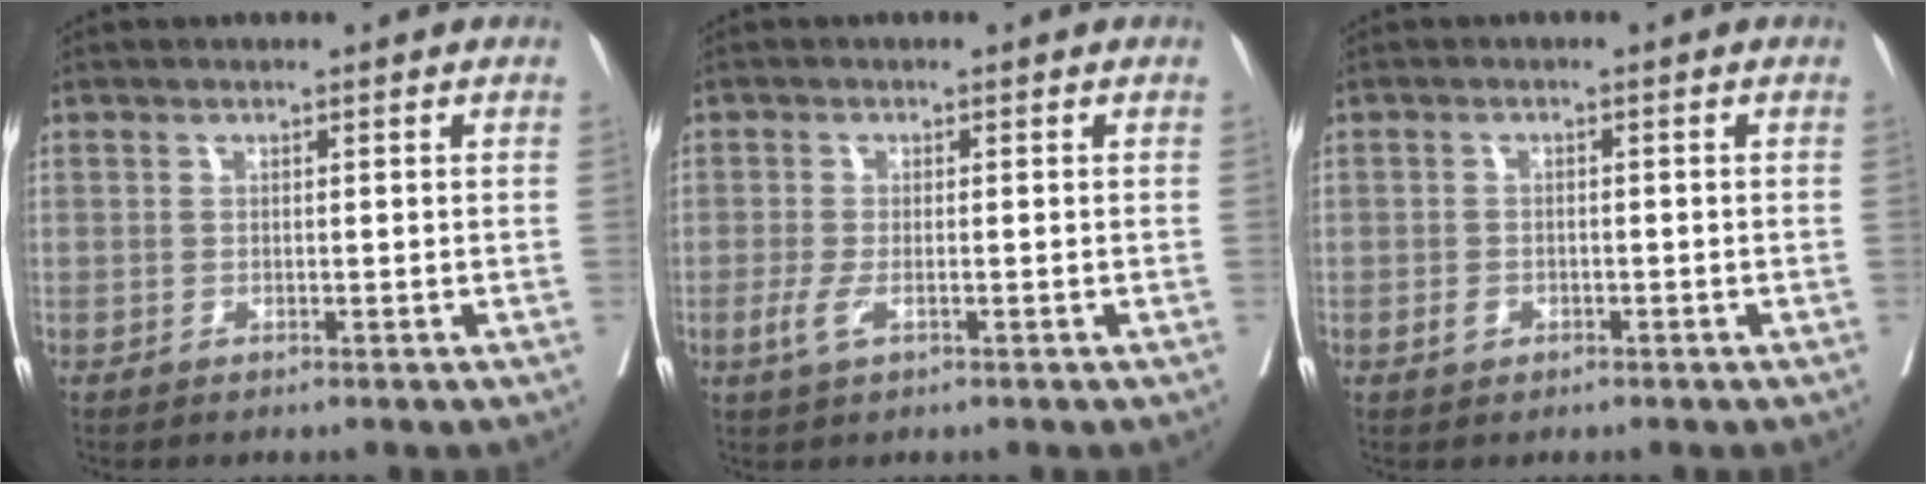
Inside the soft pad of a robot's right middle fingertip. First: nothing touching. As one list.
[{"total": 2.6, "force": [-1.0, 0.8, 2.3], "torque": [-0.055, -0.006, -0.018]}, {"total": 1.7, "force": [-0.9, 1.2, 0.9], "torque": [-0.017, 0.003, -0.010]}]